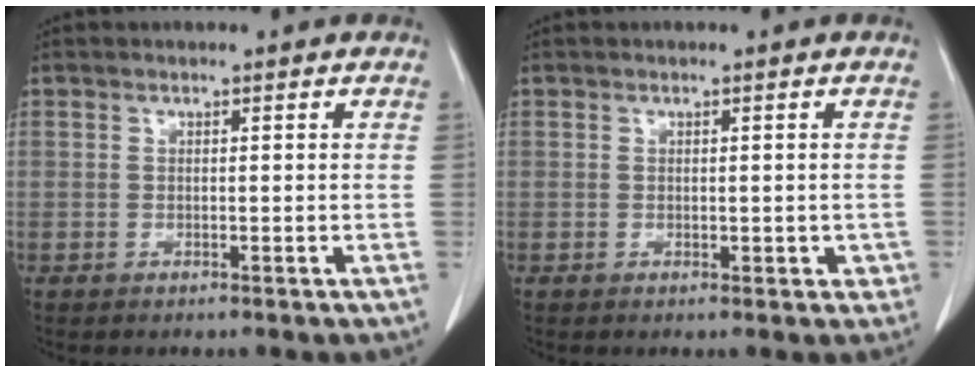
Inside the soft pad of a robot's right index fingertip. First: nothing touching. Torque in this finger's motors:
{"motor_torque": [-0.14, 0.17, -0.04, 0.00]}